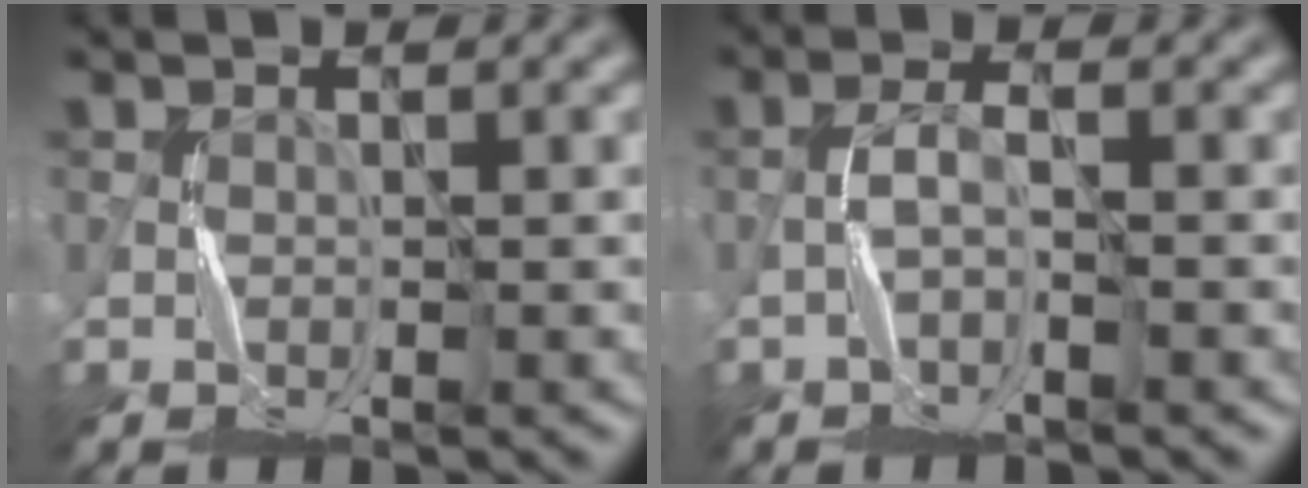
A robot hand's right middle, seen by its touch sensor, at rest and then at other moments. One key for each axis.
{"total": 1.4, "fx": -1.1, "fy": 0.2, "fz": 0.8, "tx": -0.020, "ty": 0.008, "tz": -0.024}